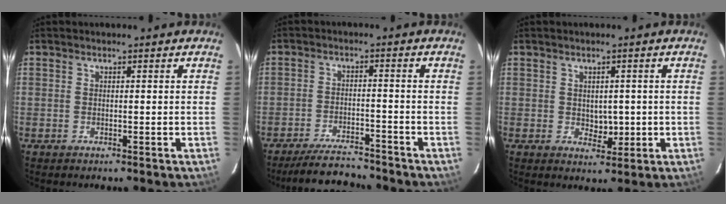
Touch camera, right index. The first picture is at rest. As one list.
[{"total": 6.9, "force": [-6.7, 1.3, 1.3], "torque": [-0.025, -0.007, -0.114]}, {"total": 3.2, "force": [-0.1, 2.1, 2.4], "torque": [-0.030, -0.002, 0.006]}]